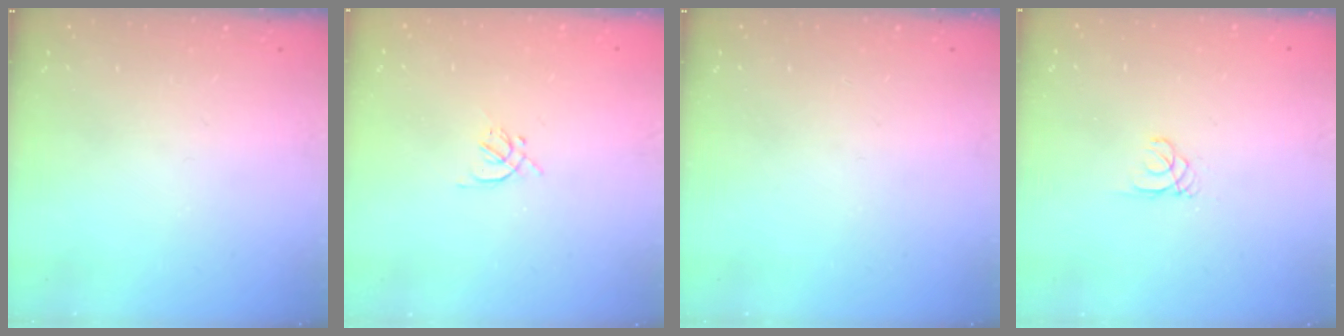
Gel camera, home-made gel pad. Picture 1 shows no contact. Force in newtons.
{"total": 1.6, "press": 1.6, "slide": 0.5}
{"total": 0.0}
{"total": 0.8, "press": 0.8, "slide": 0.1}